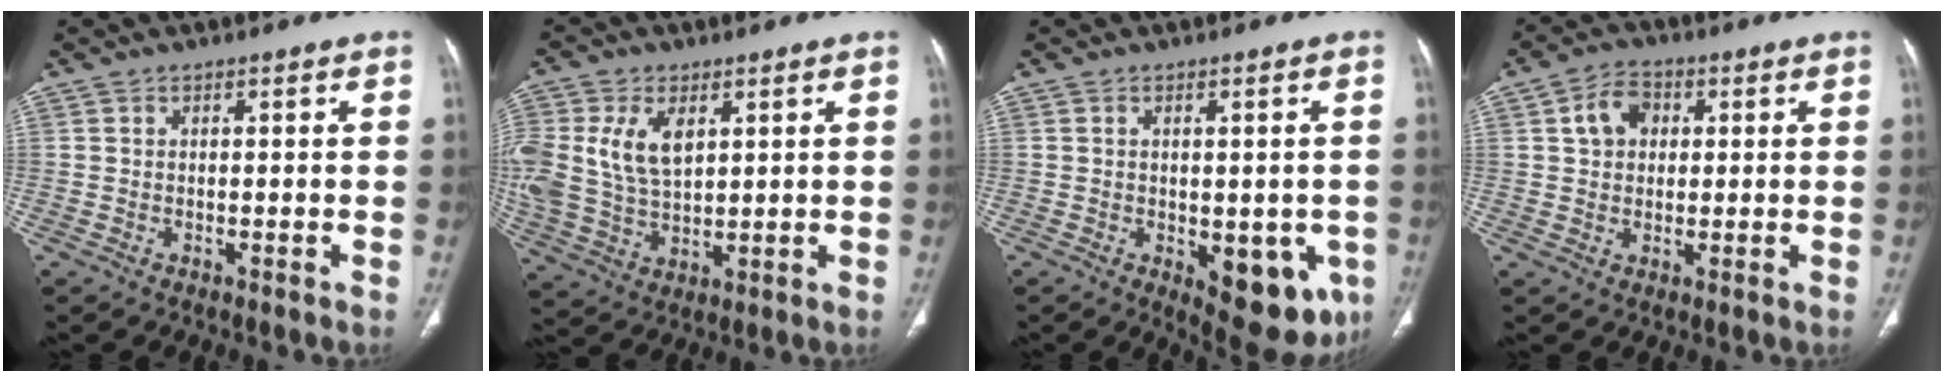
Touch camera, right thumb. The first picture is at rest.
{"total": 14.3, "force": [3.9, 9.1, 10.3], "torque": [-0.225, -0.006, 0.086]}
{"total": 12.2, "force": [-3.9, 5.9, 10.0], "torque": [-0.096, -0.009, -0.035]}
{"total": 6.2, "force": [1.6, 4.8, 3.7], "torque": [-0.051, 0.007, 0.022]}